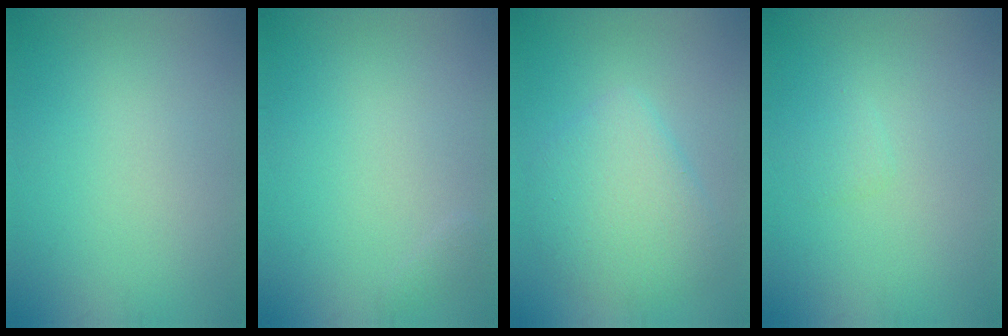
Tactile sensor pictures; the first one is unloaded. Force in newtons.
{"total": 0.6, "press": 0.5, "slide": 0.1}
{"total": 4.4, "press": 4.4, "slide": 0.2}
{"total": 0.8, "press": 0.8, "slide": 0.0}